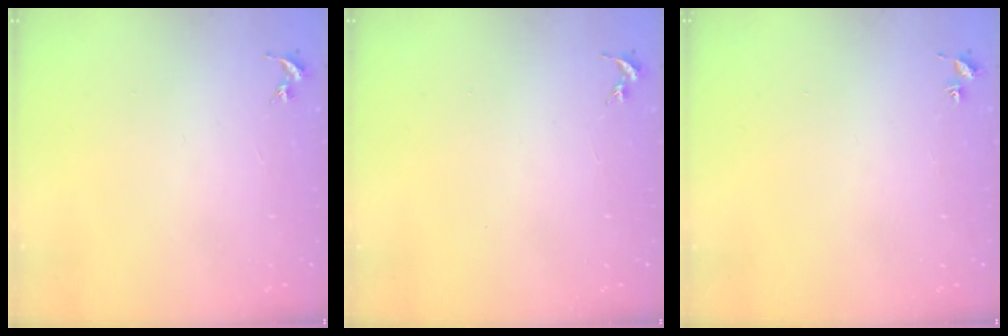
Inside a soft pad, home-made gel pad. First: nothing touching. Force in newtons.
{"total": 0.0}
{"total": 1.8, "press": 1.8, "slide": 0.2}